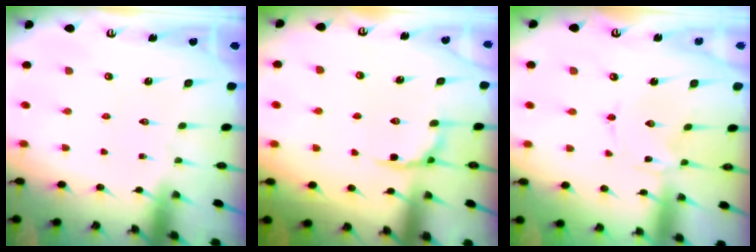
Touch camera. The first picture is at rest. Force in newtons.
{"total": 5.2, "press": 4.6, "slide": 2.4}
{"total": 0.5, "press": 0.5, "slide": 0.1}